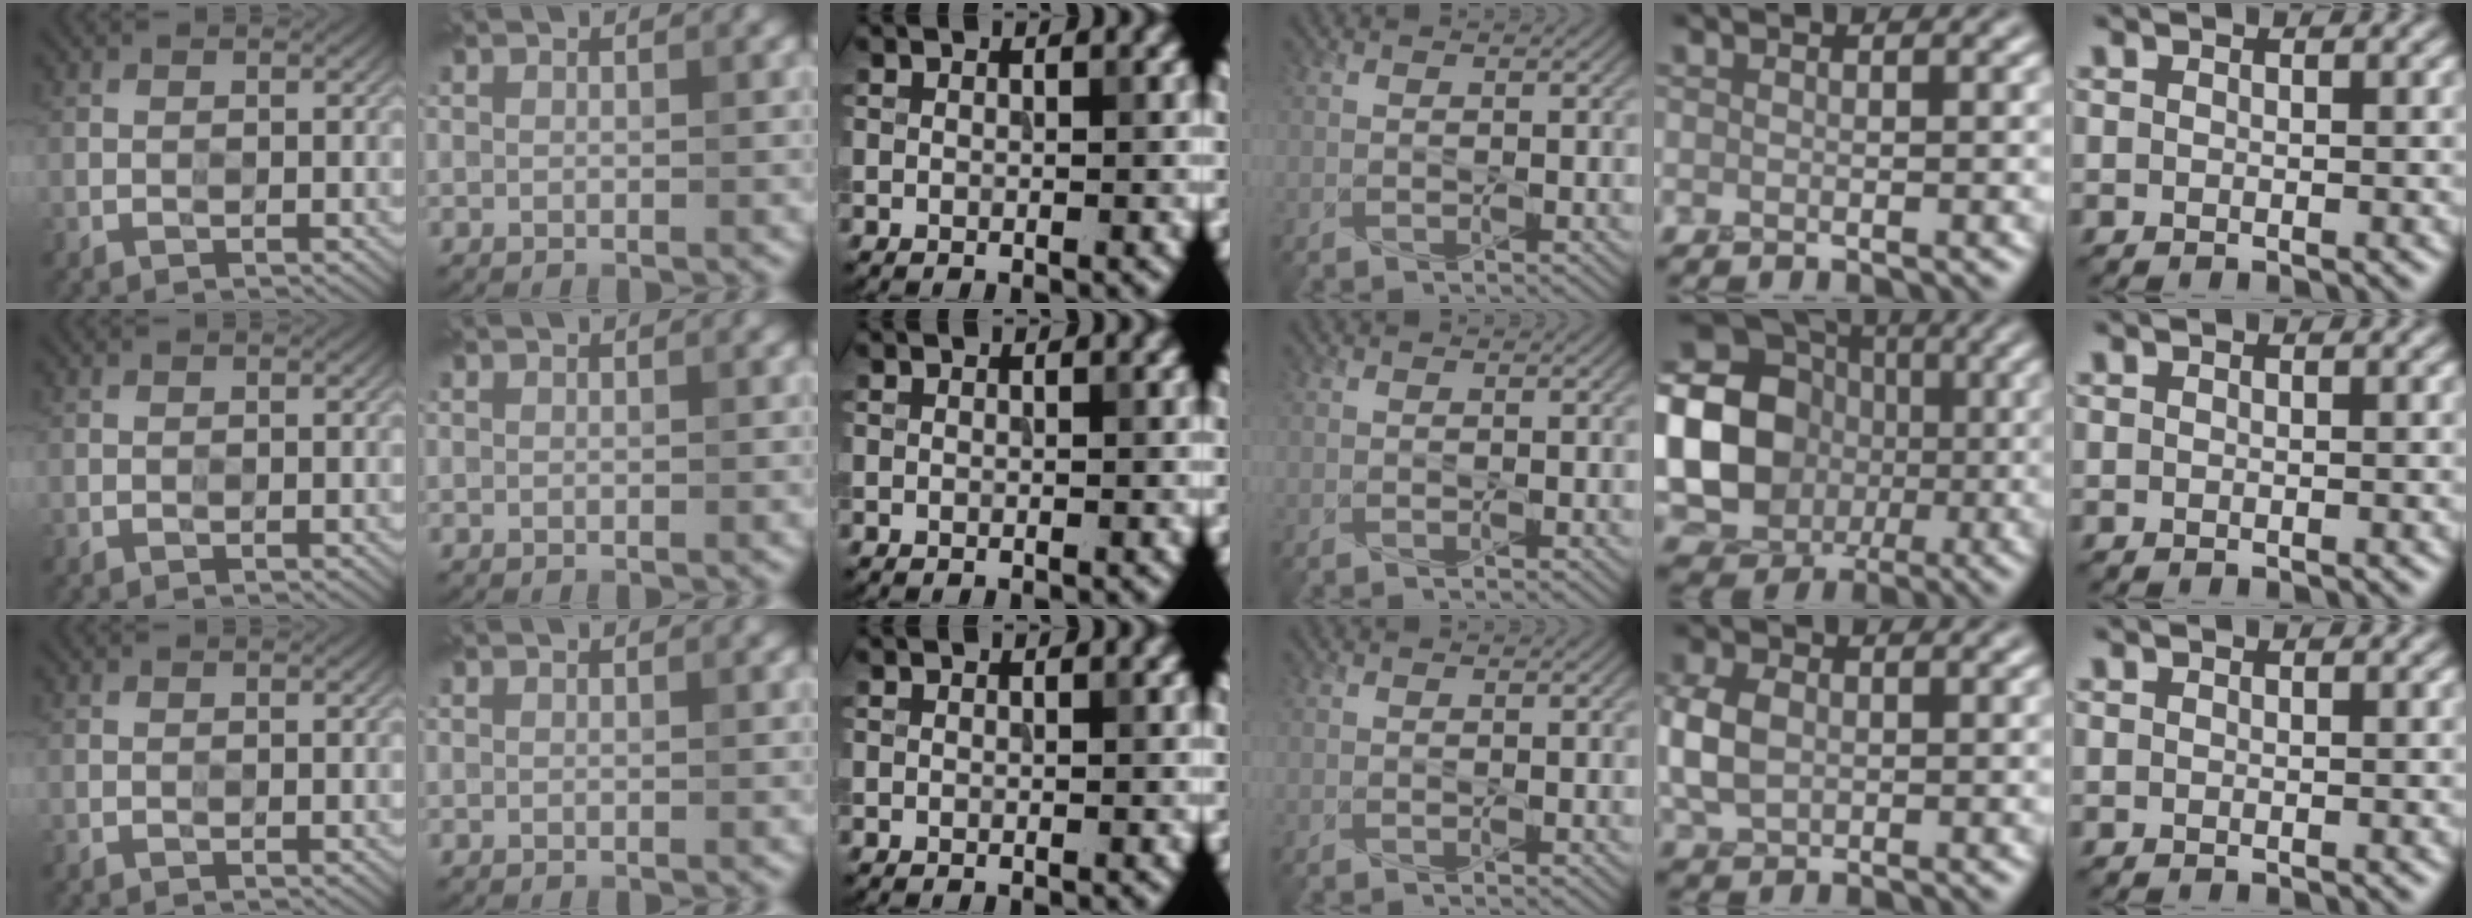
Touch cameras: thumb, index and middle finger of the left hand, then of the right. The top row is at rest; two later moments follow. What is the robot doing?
{"motion": "press", "object": "toy piano key"}